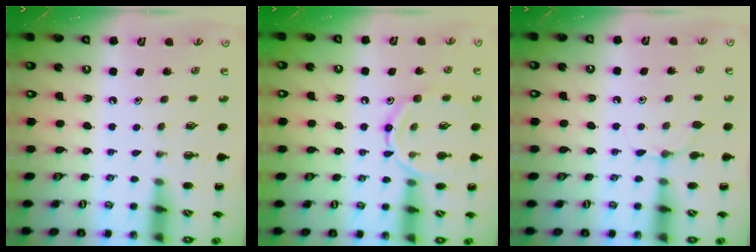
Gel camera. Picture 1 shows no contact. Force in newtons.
{"total": 12.0, "press": 12.0, "slide": 0.8}
{"total": 4.4, "press": 4.2, "slide": 1.2}